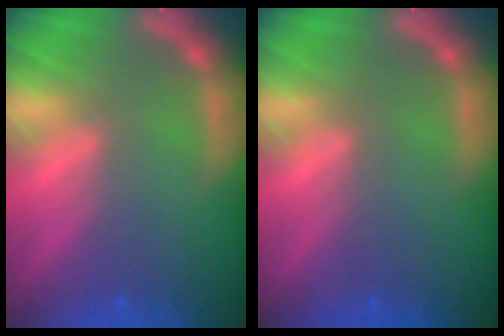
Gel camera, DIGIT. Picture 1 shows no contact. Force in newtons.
{"total": 0.0}